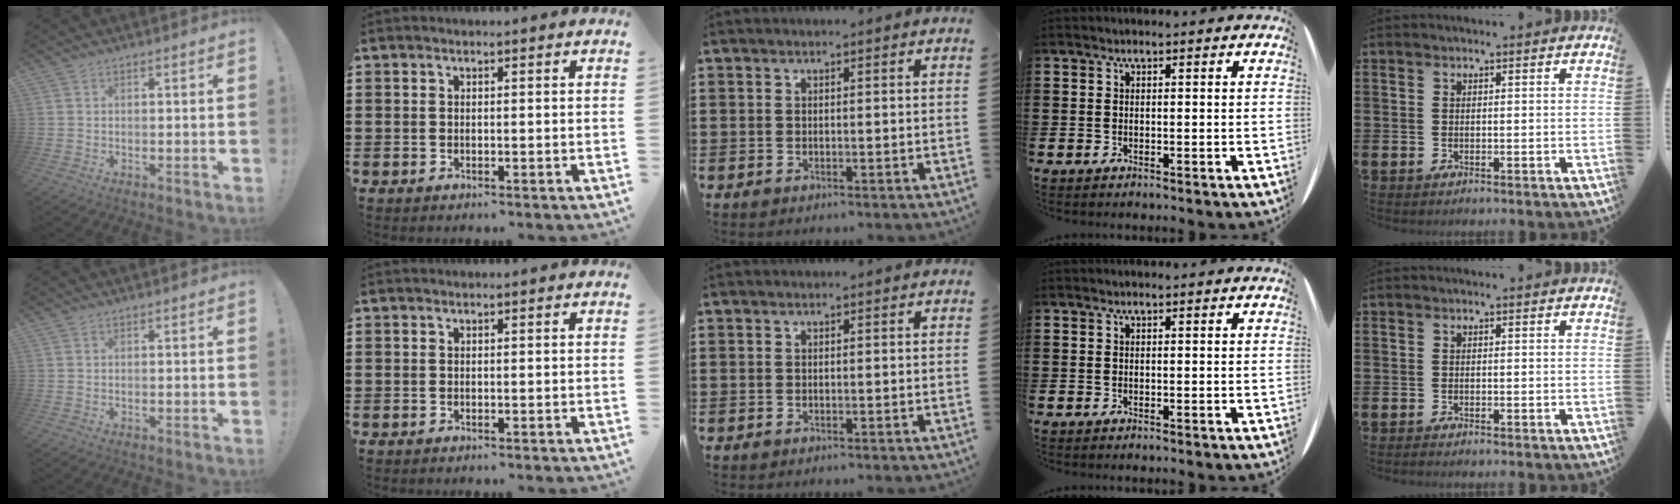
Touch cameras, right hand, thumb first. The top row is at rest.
{}